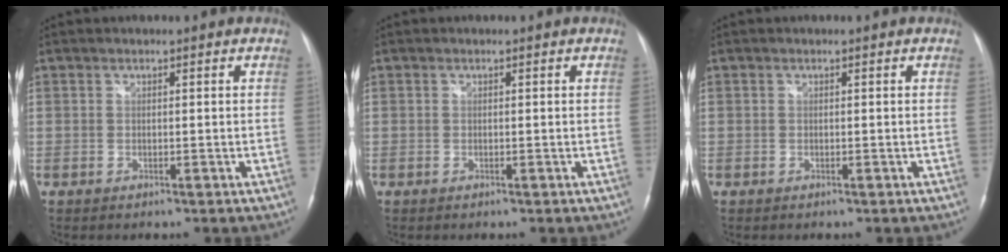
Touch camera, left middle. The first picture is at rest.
{"total": 0.0}
{"total": 0.0}